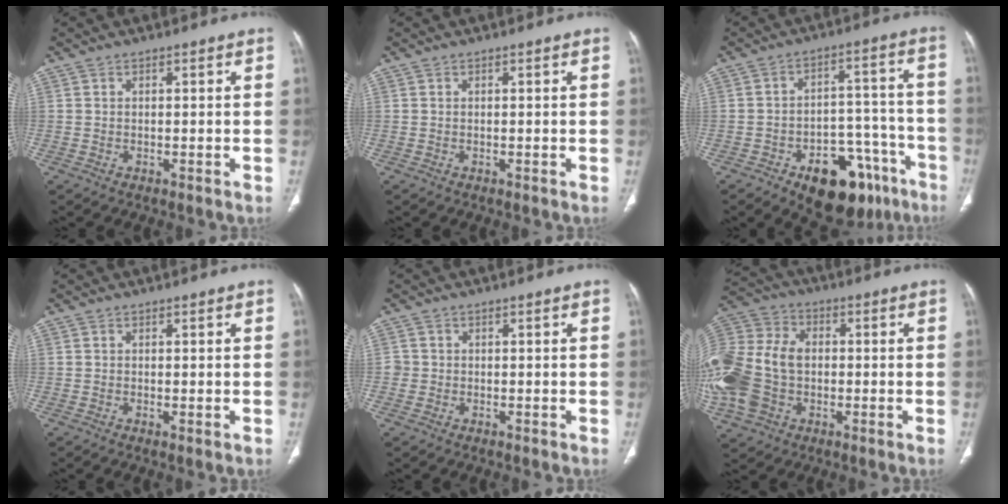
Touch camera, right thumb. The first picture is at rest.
{"total": 0.0}
{"total": 18.6, "force": [-10.6, 10.0, 11.6], "torque": [-0.101, 0.076, -0.143]}
{"total": 0.7, "force": [-0.1, 0.2, 0.7], "torque": [-0.018, -0.005, -0.001]}
{"total": 1.7, "force": [-0.2, 1.6, 0.2], "torque": [0.006, 0.007, -0.005]}
{"total": 21.2, "force": [-2.3, 15.6, 14.3], "torque": [-0.345, 0.022, -0.036]}